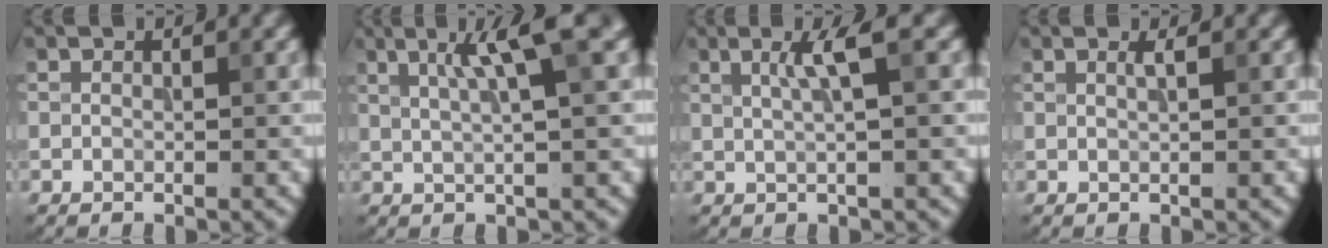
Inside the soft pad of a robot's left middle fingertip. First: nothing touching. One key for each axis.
{"total": 5.3, "fx": 2.2, "fy": 0.7, "fz": 4.7, "tx": -0.071, "ty": 0.008, "tz": 0.036}
{"total": 3.0, "fx": 1.0, "fy": 0.5, "fz": 2.8, "tx": -0.043, "ty": 0.005, "tz": 0.016}
{"total": 0.9, "fx": 0.4, "fy": 0.3, "fz": 0.8, "tx": -0.007, "ty": 0.001, "tz": 0.004}